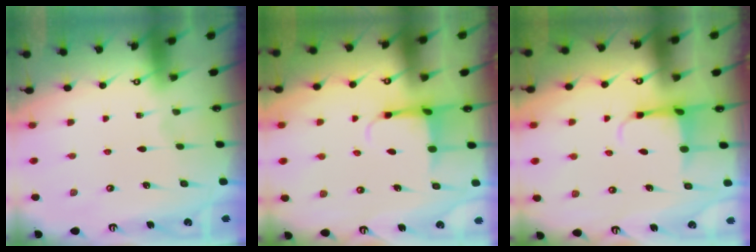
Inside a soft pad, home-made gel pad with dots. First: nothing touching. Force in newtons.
{"total": 3.8, "press": 3.6, "slide": 1.3}
{"total": 4.0, "press": 3.8, "slide": 1.2}